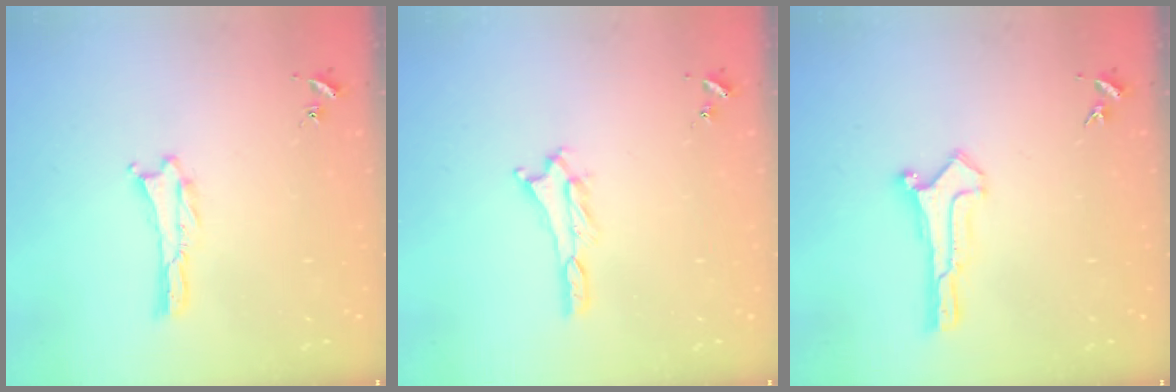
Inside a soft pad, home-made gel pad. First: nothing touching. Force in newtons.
{"total": 1.8, "press": 1.8, "slide": 0.1}
{"total": 0.0}